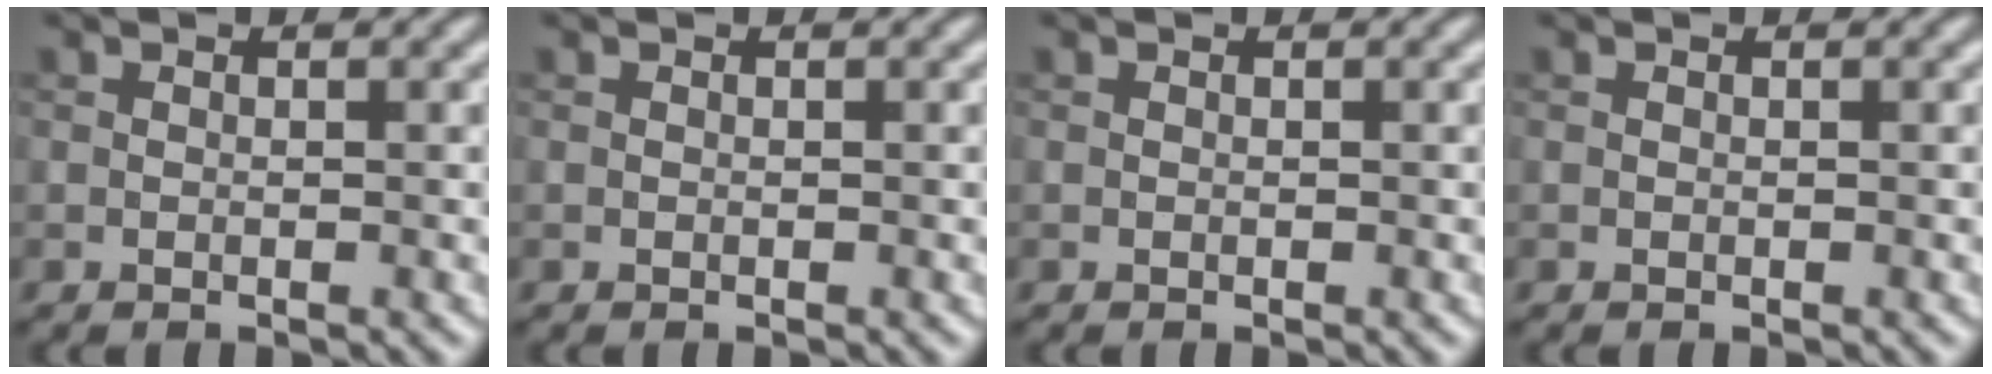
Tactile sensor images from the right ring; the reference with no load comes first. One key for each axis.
{"total": 0.0}
{"total": 0.0}
{"total": 0.0}